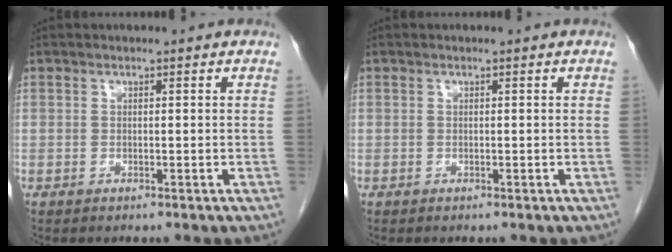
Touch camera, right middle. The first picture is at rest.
{"total": 0.0}